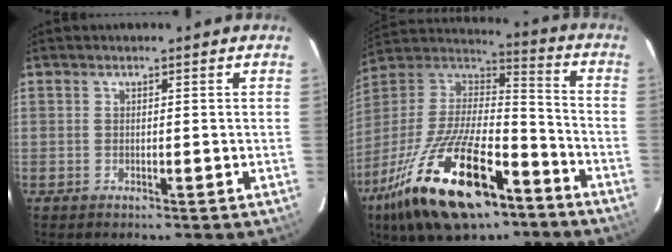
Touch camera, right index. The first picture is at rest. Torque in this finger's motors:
{"motor_torque": [1.13, -1.01, 1.05, 0.21]}